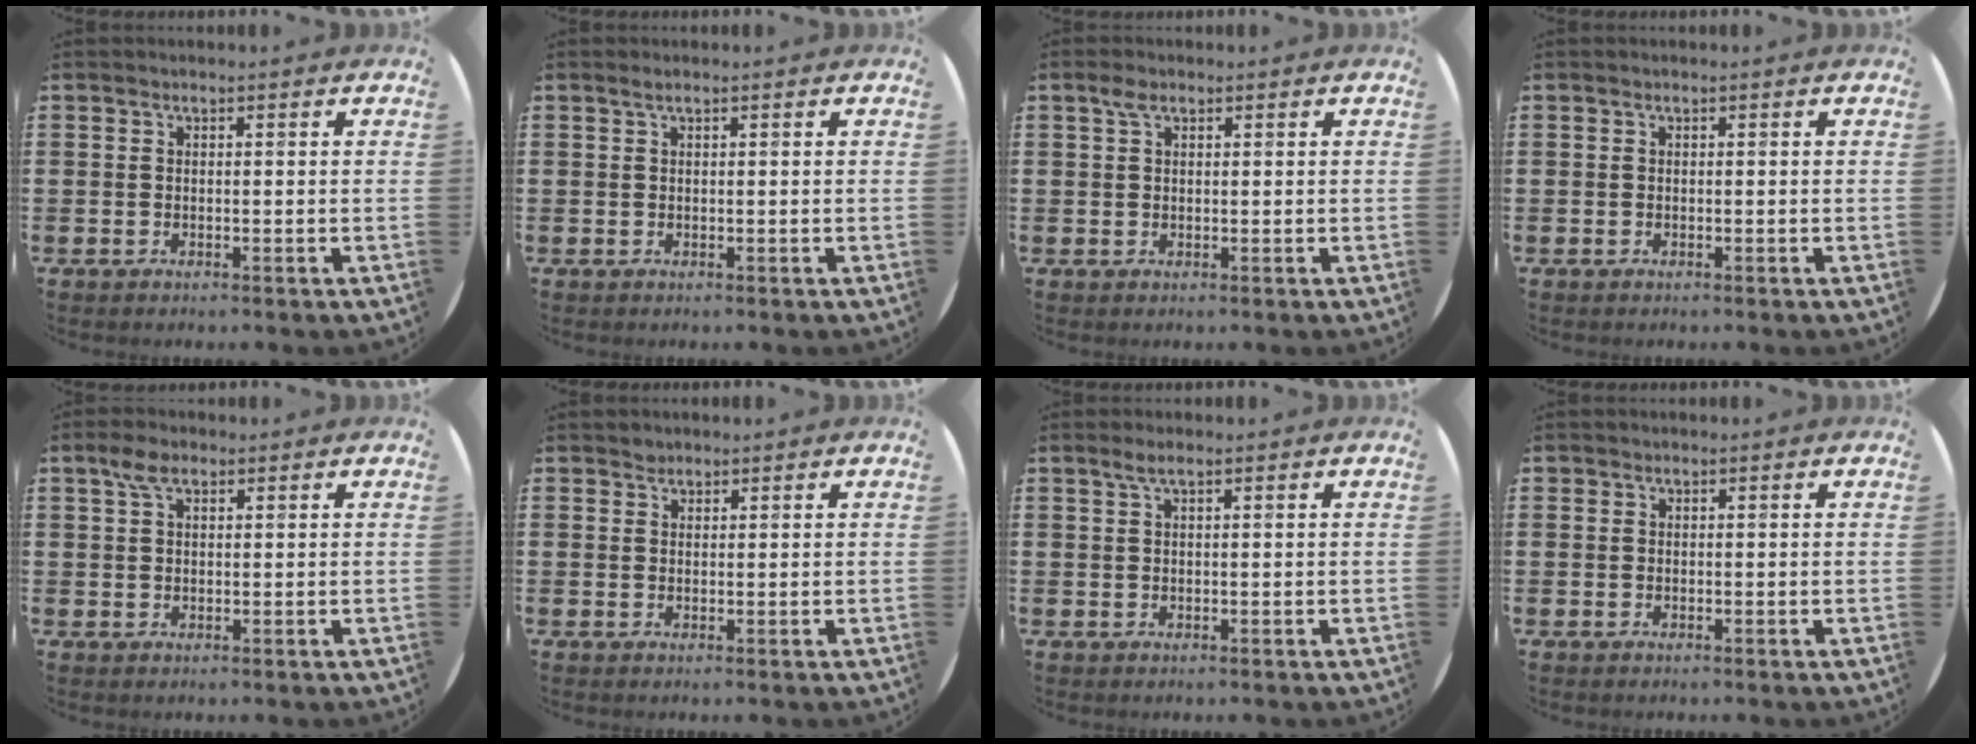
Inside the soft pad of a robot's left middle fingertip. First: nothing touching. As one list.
[{"total": 0.5, "force": [0.3, 0.0, 0.4], "torque": [-0.006, 0.001, 0.006]}, {"total": 1.6, "force": [0.9, 0.9, 0.9], "torque": [-0.012, 0.002, 0.015]}, {"total": 0.0}, {"total": 3.1, "force": [2.0, 1.6, 1.8], "torque": [-0.031, 0.006, 0.033]}, {"total": 1.0, "force": [0.9, 0.4, 0.0], "torque": [0.000, 0.002, 0.018]}, {"total": 1.4, "force": [0.9, 0.1, 1.1], "torque": [-0.022, 0.004, 0.015]}, {"total": 0.0}]